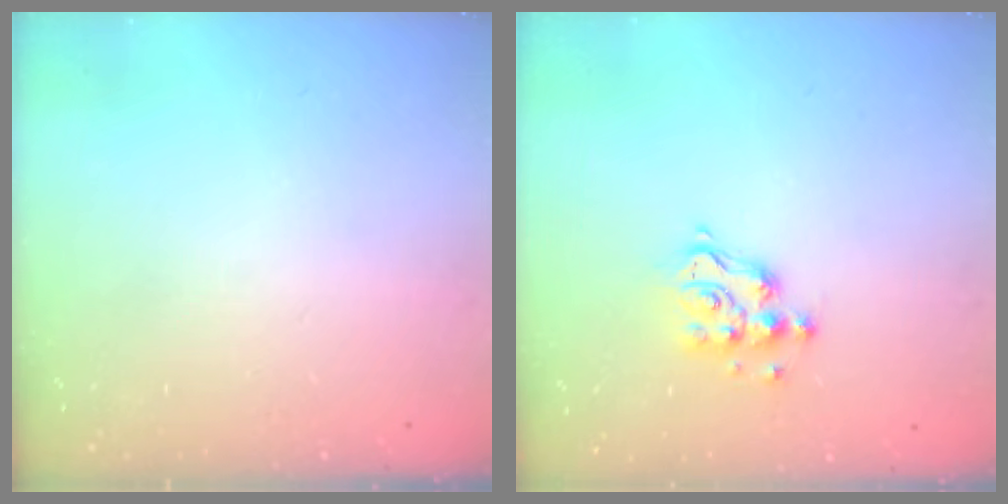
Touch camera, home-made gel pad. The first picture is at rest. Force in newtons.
{"total": 8.5, "press": 8.5, "slide": 0.6}